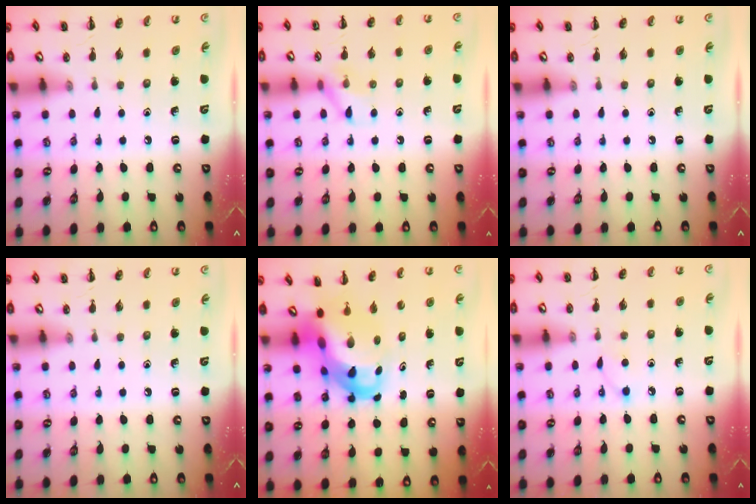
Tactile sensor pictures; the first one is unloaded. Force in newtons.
{"total": 7.7, "press": 7.5, "slide": 1.4}
{"total": 0.0}
{"total": 0.0}
{"total": 8.1, "press": 7.7, "slide": 2.3}
{"total": 3.1, "press": 2.9, "slide": 1.0}